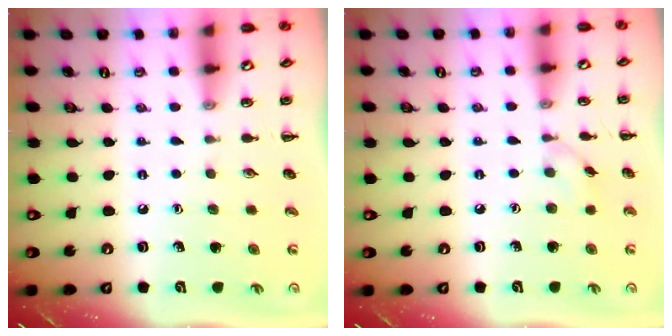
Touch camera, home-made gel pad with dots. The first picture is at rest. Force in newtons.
{"total": 3.3, "press": 3.2, "slide": 1.0}